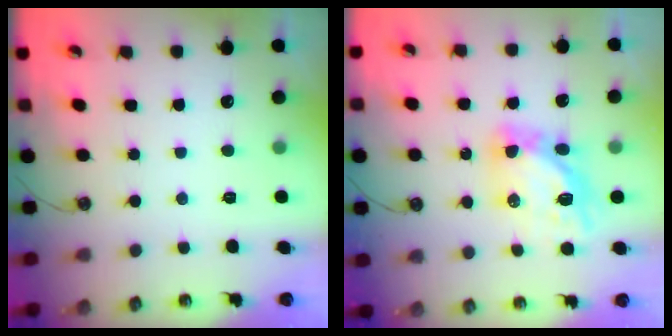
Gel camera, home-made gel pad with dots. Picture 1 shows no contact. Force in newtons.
{"total": 12.3, "press": 12.2, "slide": 1.5}